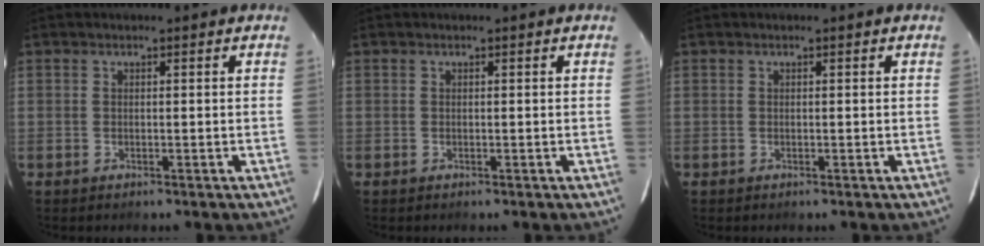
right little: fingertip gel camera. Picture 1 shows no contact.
{"total": 0.0}
{"total": 0.0}